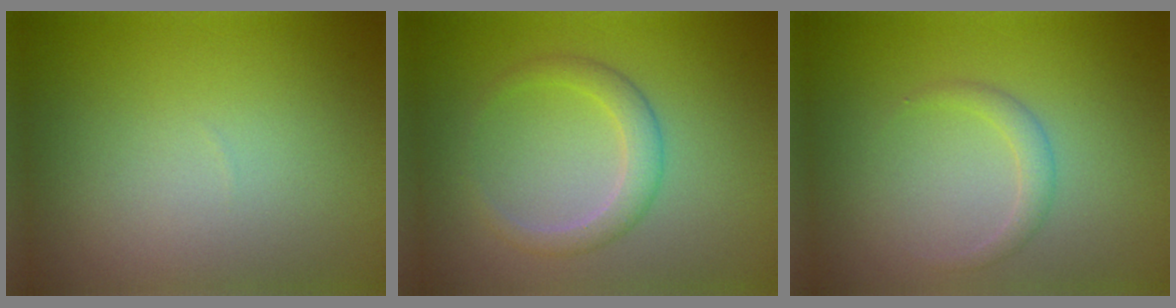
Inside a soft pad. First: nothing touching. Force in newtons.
{"total": 2.4, "press": 2.4, "slide": 0.1}
{"total": 1.4, "press": 1.4, "slide": 0.1}